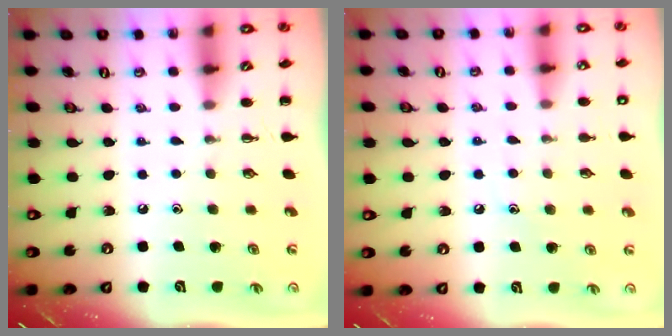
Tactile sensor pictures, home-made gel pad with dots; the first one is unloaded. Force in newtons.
{"total": 7.3, "press": 7.1, "slide": 1.8}